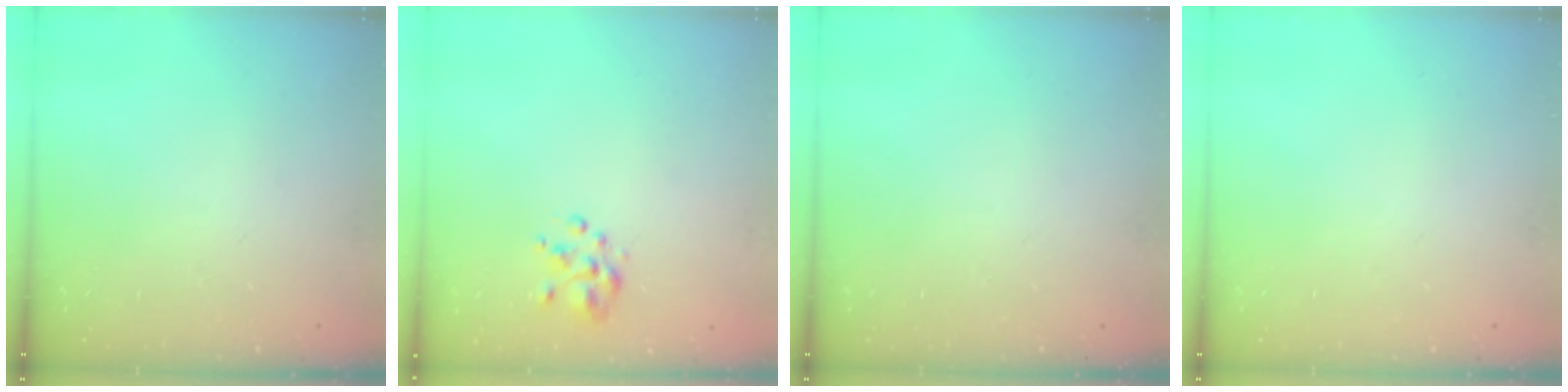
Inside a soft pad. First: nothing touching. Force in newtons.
{"total": 3.7, "press": 3.4, "slide": 1.4}
{"total": 0.0}
{"total": 0.0}